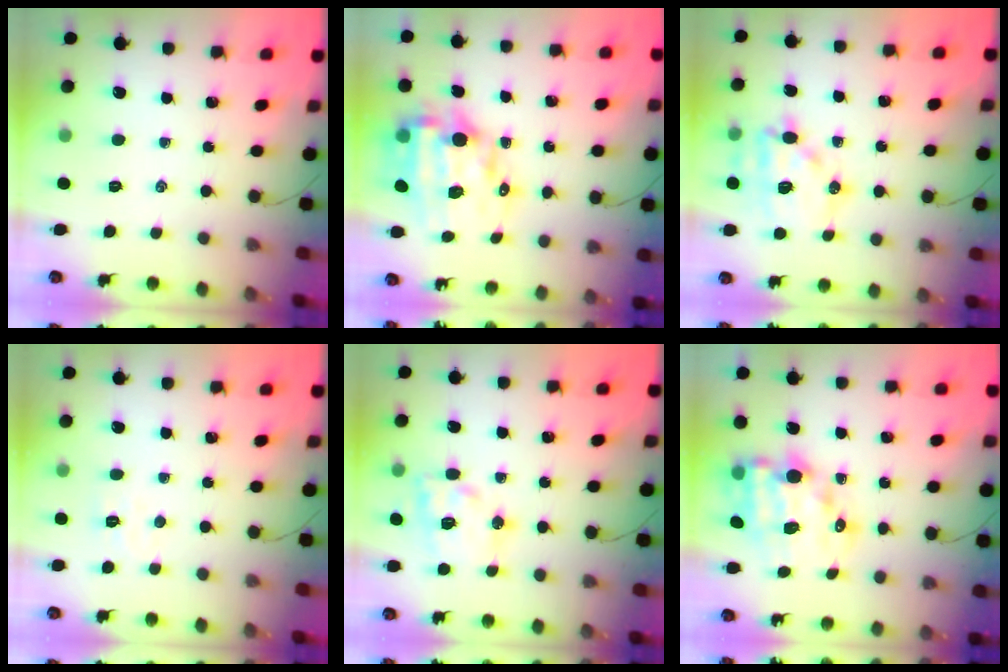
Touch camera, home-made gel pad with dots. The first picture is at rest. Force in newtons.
{"total": 16.4, "press": 15.9, "slide": 3.8}
{"total": 15.2, "press": 14.9, "slide": 3.2}
{"total": 3.3, "press": 3.2, "slide": 0.9}
{"total": 15.0, "press": 14.7, "slide": 2.8}
{"total": 15.4, "press": 15.1, "slide": 3.4}